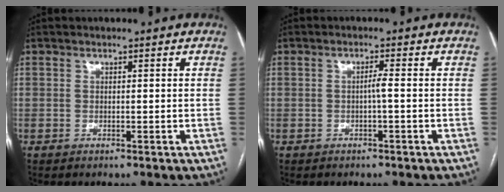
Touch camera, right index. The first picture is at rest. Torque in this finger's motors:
{"motor_torque": [0.28, -0.01, 0.20, 0.04]}